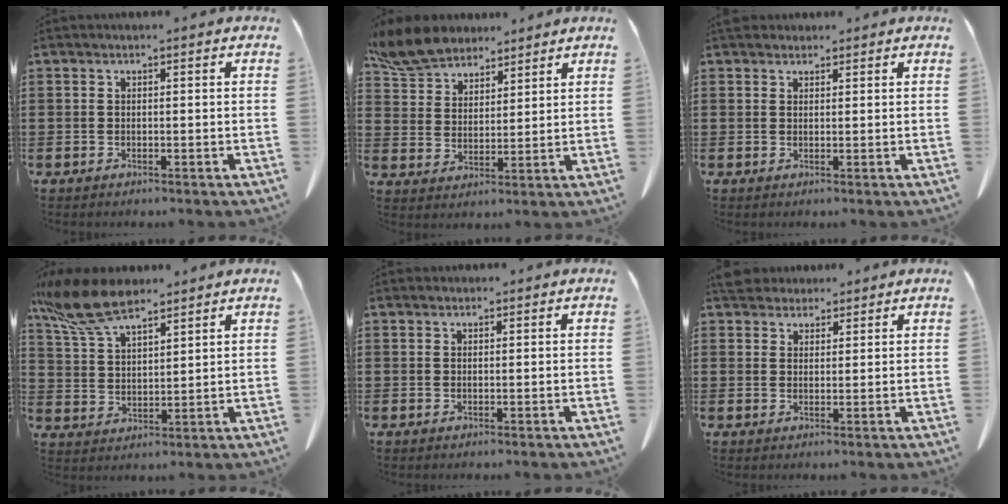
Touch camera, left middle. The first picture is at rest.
{"total": 7.9, "force": [7.1, 2.8, 2.2], "torque": [-0.075, -0.013, 0.135]}
{"total": 1.9, "force": [1.7, 0.8, 0.3], "torque": [-0.011, 0.002, 0.034]}
{"total": 10.3, "force": [7.9, 3.3, 5.9], "torque": [-0.149, -0.019, 0.147]}
{"total": 0.7, "force": [0.6, 0.3, 0.0], "torque": [-0.002, -0.001, 0.014]}
{"total": 4.0, "force": [3.7, 1.4, 0.5], "torque": [-0.015, -0.005, 0.073]}